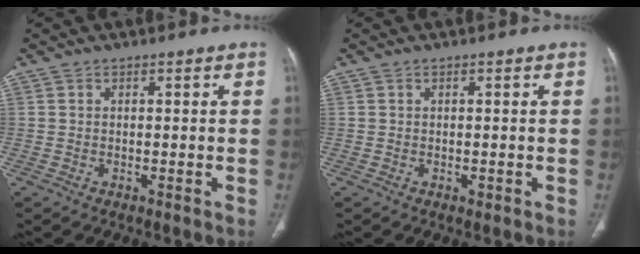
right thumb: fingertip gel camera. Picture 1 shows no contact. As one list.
[{"total": 0.8, "force": [-0.1, 0.5, 0.6], "torque": [-0.007, -0.001, 0.001]}]